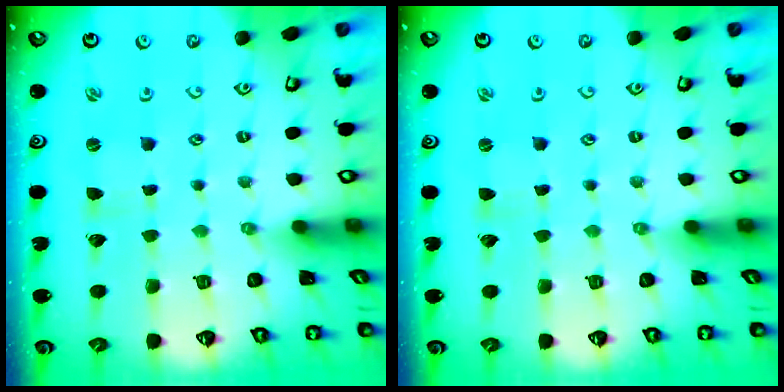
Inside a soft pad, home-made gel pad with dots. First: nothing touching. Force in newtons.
{"total": 0.0}